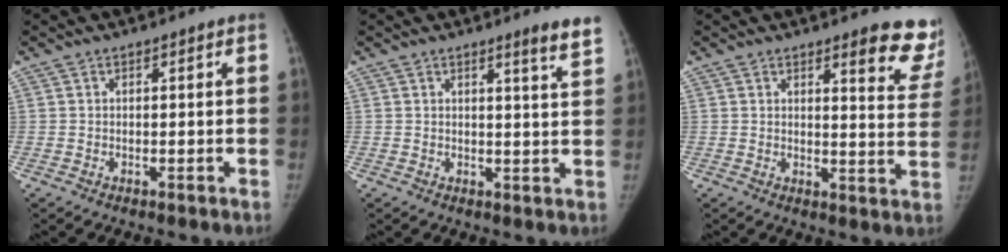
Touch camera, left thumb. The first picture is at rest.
{"total": 4.6, "force": [3.6, -0.2, 2.9], "torque": [-0.035, -0.028, 0.041]}
{"total": 11.1, "force": [9.0, 2.8, 5.8], "torque": [-0.026, -0.058, 0.085]}